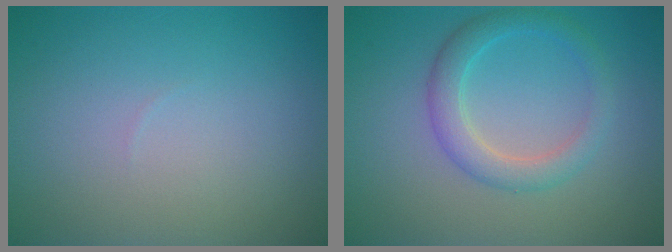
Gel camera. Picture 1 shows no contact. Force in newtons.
{"total": 3.0, "press": 3.0, "slide": 0.1}